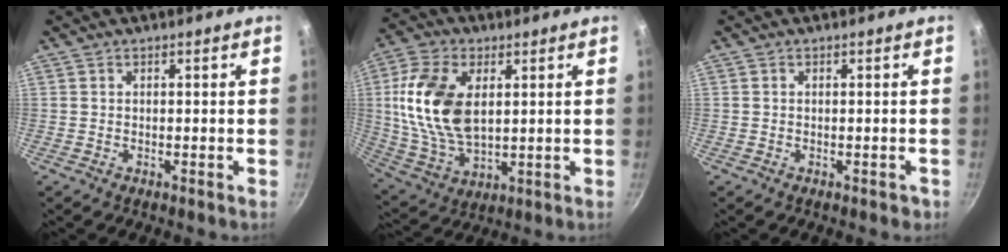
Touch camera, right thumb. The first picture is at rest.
{"total": 16.7, "force": [3.2, 9.8, 13.2], "torque": [-0.244, -0.009, 0.069]}
{"total": 1.0, "force": [-0.5, 0.6, 0.5], "torque": [-0.003, 0.007, -0.001]}